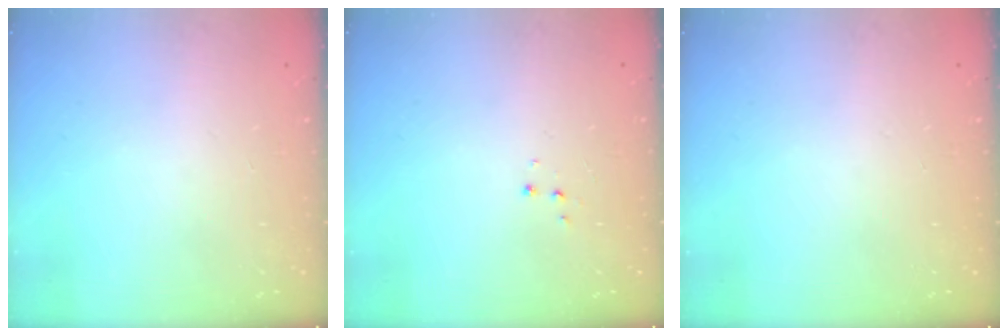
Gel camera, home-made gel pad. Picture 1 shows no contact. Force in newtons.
{"total": 3.5, "press": 3.4, "slide": 0.5}
{"total": 0.0}